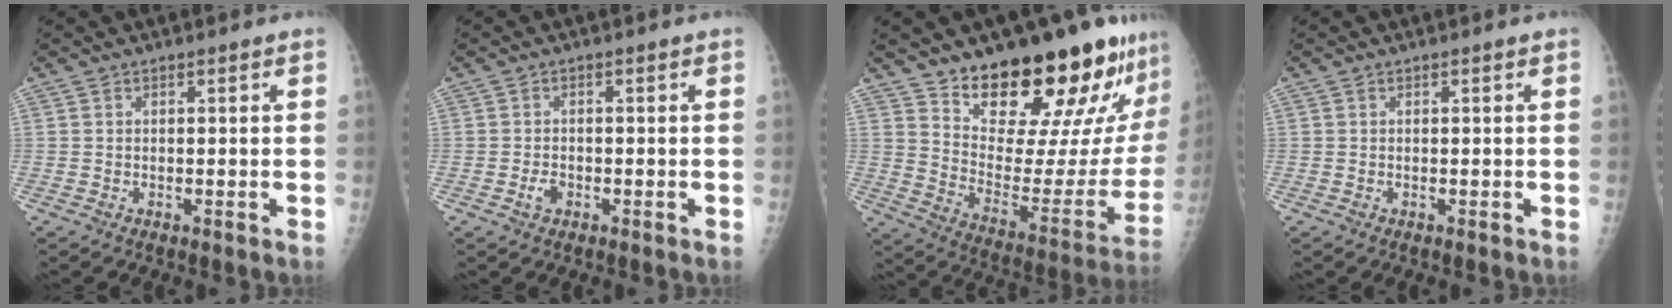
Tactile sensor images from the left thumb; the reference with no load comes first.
{"total": 2.0, "force": [-0.8, 1.4, 1.1], "torque": [-0.016, 0.004, -0.015]}
{"total": 25.9, "force": [20.1, 8.0, 14.2], "torque": [-0.168, -0.126, 0.291]}
{"total": 0.0}